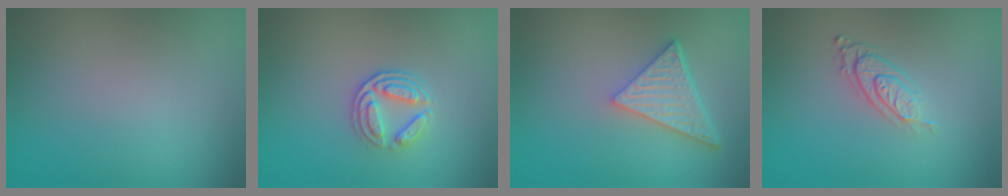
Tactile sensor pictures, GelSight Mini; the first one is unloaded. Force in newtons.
{"total": 2.6, "press": 2.1, "slide": 1.6}
{"total": 5.0, "press": 3.7, "slide": 3.3}
{"total": 3.0, "press": 2.0, "slide": 2.2}